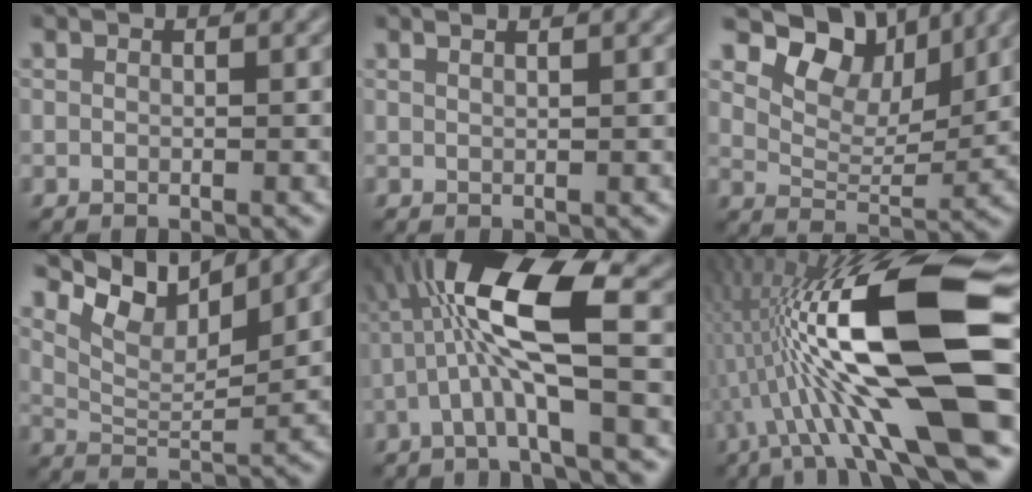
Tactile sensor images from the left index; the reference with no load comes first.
{"total": 1.9, "force": [1.3, 0.8, 1.1], "torque": [0.009, 0.003, -0.007]}
{"total": 7.1, "force": [4.7, 3.8, 3.7], "torque": [-0.058, 0.001, 0.074]}
{"total": 6.2, "force": [4.9, 1.9, 3.5], "torque": [-0.069, 0.010, 0.090]}
{"total": 8.6, "force": [-0.6, 1.7, 8.4], "torque": [-0.162, 0.028, -0.012]}
{"total": 16.9, "force": [-0.9, 3.6, 16.5], "torque": [-0.288, 0.034, -0.014]}